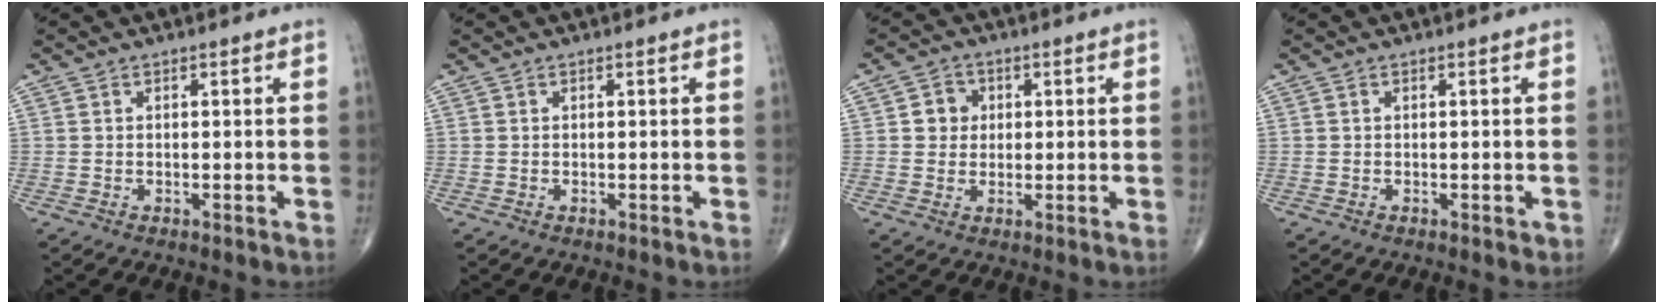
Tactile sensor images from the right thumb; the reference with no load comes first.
{"total": 0.0}
{"total": 4.1, "force": [0.7, 3.8, 1.4], "torque": [0.002, 0.003, 0.007]}
{"total": 0.6, "force": [-0.1, 0.4, 0.4], "torque": [-0.004, 0.000, -0.003]}